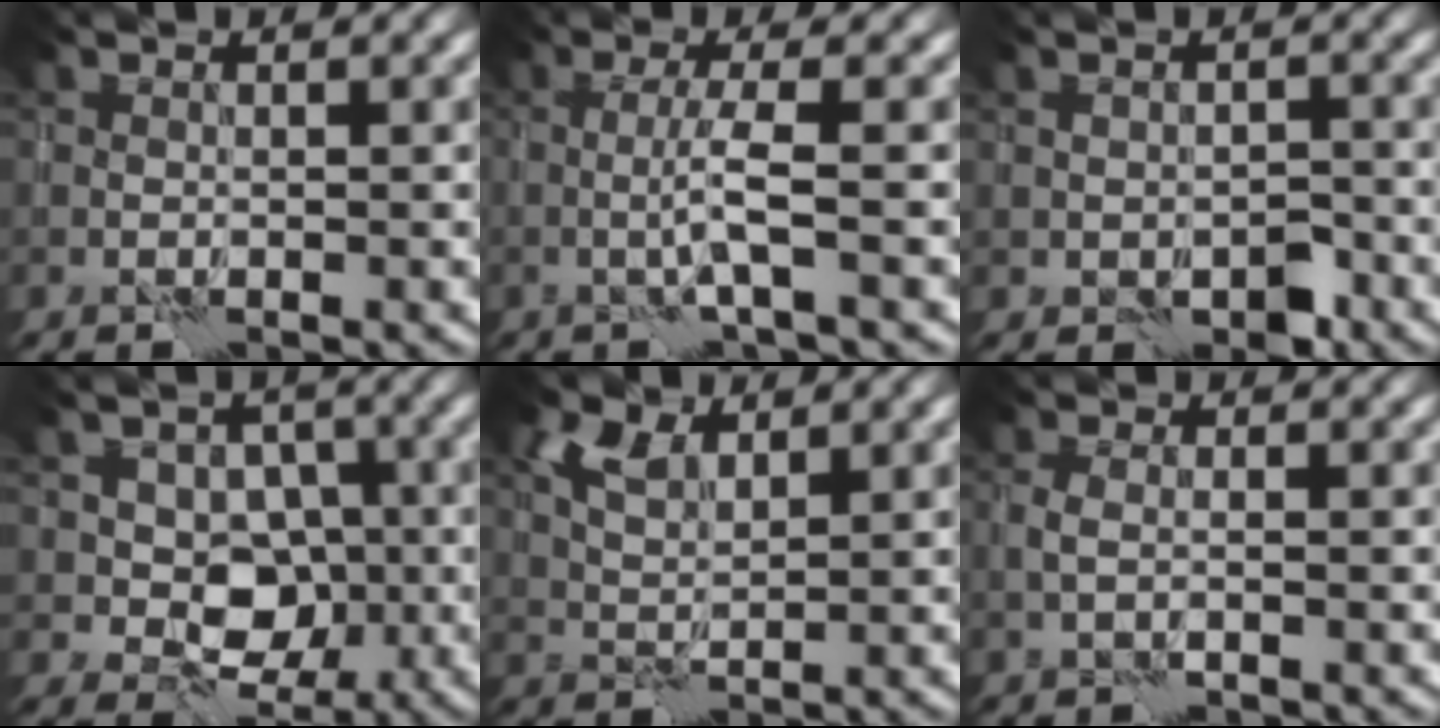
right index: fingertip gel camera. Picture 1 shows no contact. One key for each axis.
{"total": 2.5, "fx": -0.4, "fy": 0.0, "fz": 2.5, "tx": -0.045, "ty": 0.004, "tz": -0.013}
{"total": 2.1, "fx": -1.0, "fy": 1.5, "fz": 1.1, "tx": -0.008, "ty": -0.002, "tz": -0.011}
{"total": 5.0, "fx": -0.4, "fy": 4.2, "fz": 2.7, "tx": -0.010, "ty": 0.001, "tz": -0.014}
{"total": 3.4, "fx": 2.1, "fy": 1.7, "fz": 2.0, "tx": -0.048, "ty": 0.007, "tz": 0.042}
{"total": 1.1, "fx": -0.3, "fy": 0.6, "fz": 0.9, "tx": -0.018, "ty": 0.001, "tz": -0.010}